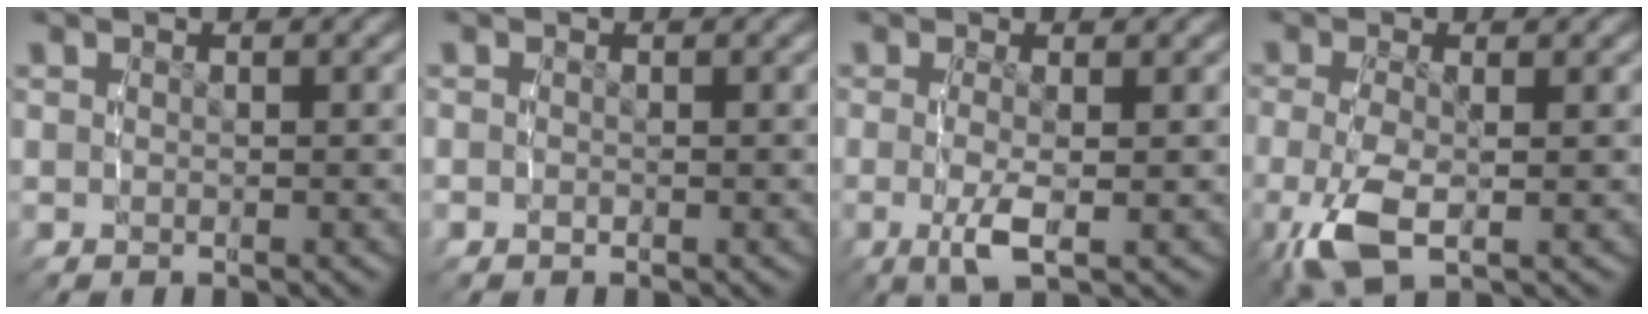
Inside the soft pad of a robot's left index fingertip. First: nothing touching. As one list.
[{"total": 0.6, "force": [-0.3, 0.5, 0.2], "torque": [-0.002, -0.001, -0.005]}, {"total": 3.3, "force": [-1.0, 0.6, 3.2], "torque": [-0.069, -0.019, -0.008]}, {"total": 4.9, "force": [-1.9, 2.0, 4.0], "torque": [-0.097, -0.021, -0.019]}]